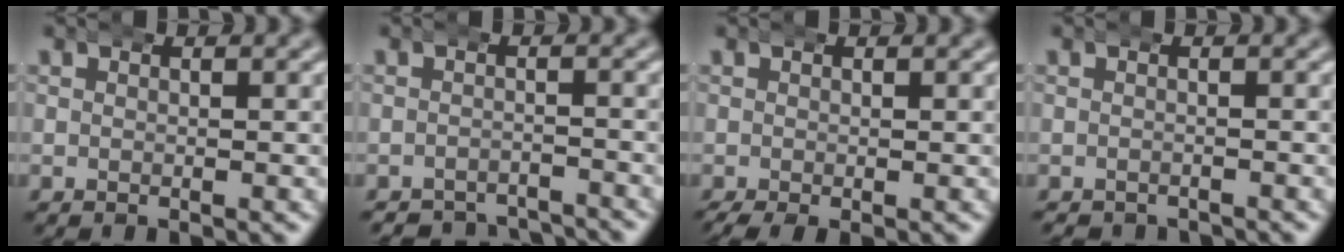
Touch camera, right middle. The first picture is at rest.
{"total": 5.4, "force": [-5.3, 0.9, 0.3], "torque": [0.009, -0.018, -0.083]}
{"total": 2.0, "force": [-1.5, 0.7, 1.2], "torque": [-0.022, -0.011, -0.016]}
{"total": 1.5, "force": [-1.4, 0.2, -0.3], "torque": [0.005, -0.011, -0.018]}